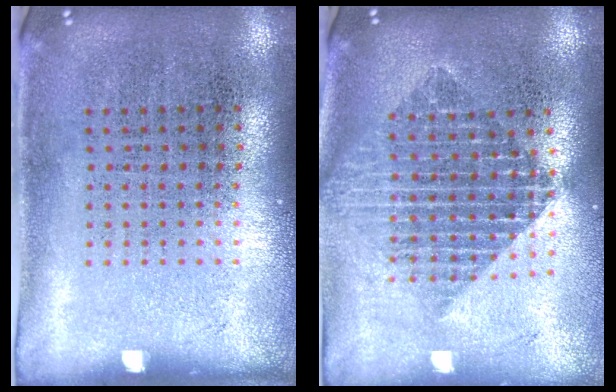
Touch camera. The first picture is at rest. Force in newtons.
{"total": 2.0, "press": 1.6, "slide": 1.1}